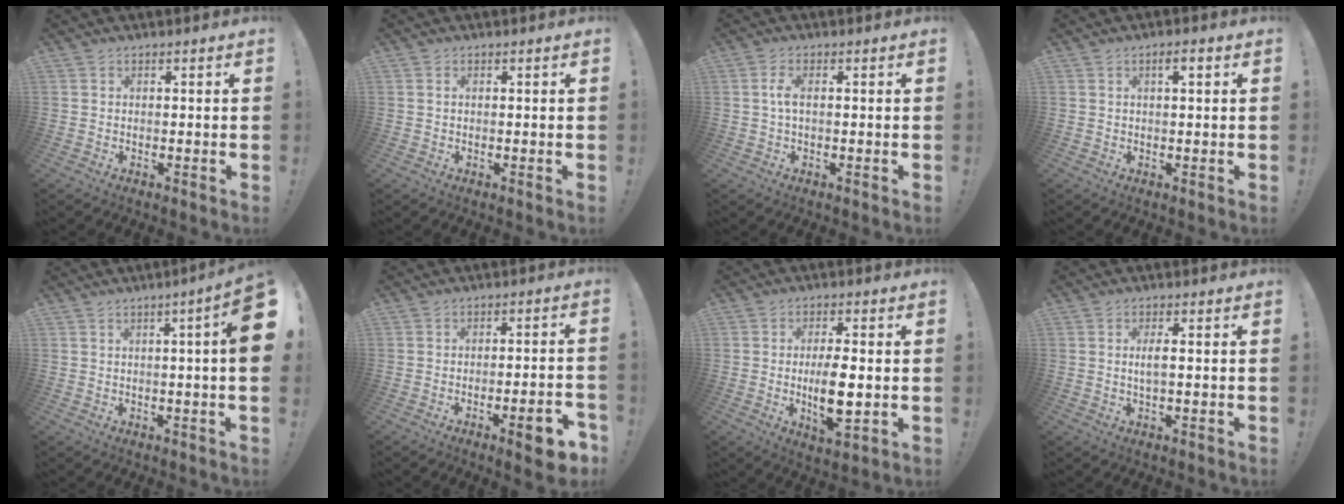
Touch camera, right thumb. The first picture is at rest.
{"total": 0.6, "force": [0.2, 0.3, 0.4], "torque": [-0.009, 0.002, 0.004]}
{"total": 3.7, "force": [0.0, 1.4, 3.5], "torque": [-0.071, 0.005, -0.002]}
{"total": 2.6, "force": [0.8, 0.6, 2.4], "torque": [-0.033, 0.000, 0.008]}
{"total": 9.1, "force": [1.6, 0.0, 9.0], "torque": [-0.127, -0.017, 0.024]}
{"total": 9.2, "force": [-4.6, 1.6, 7.8], "torque": [-0.110, 0.021, -0.069]}
{"total": 10.2, "force": [-0.9, 3.1, 9.7], "torque": [-0.178, -0.013, -0.021]}
{"total": 3.2, "force": [-0.2, 0.6, 3.1], "torque": [-0.054, -0.001, -0.007]}